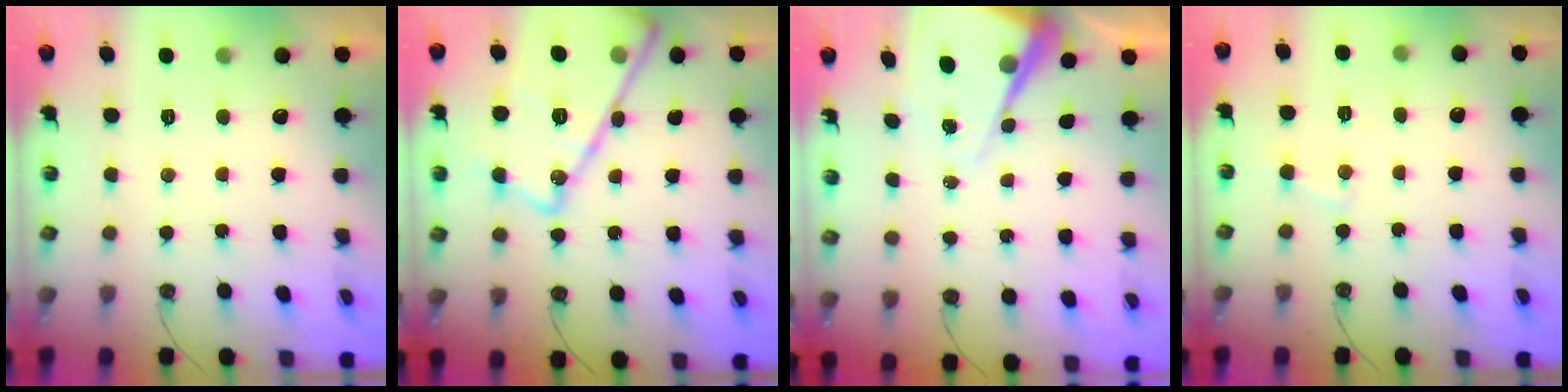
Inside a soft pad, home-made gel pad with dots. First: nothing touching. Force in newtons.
{"total": 23.1, "press": 23.0, "slide": 2.5}
{"total": 10.1, "press": 10.1, "slide": 0.9}
{"total": 3.9, "press": 3.9, "slide": 0.5}